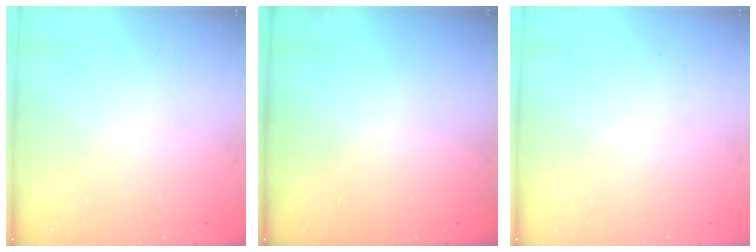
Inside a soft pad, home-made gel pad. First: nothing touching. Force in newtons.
{"total": 0.0}
{"total": 0.0}